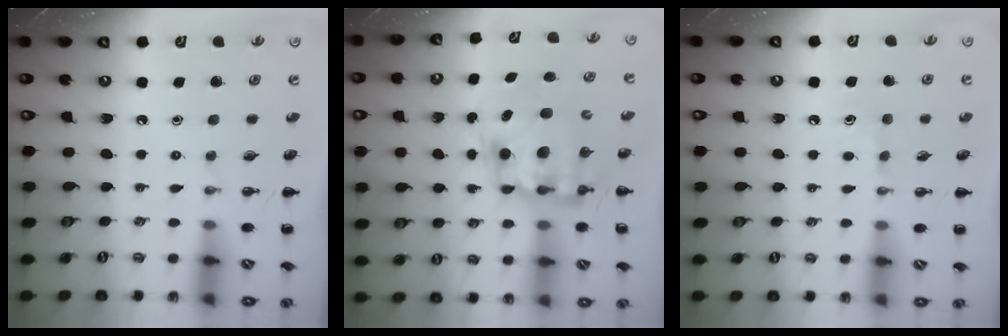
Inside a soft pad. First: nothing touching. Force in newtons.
{"total": 11.1, "press": 10.7, "slide": 2.9}
{"total": 5.1, "press": 4.9, "slide": 1.5}